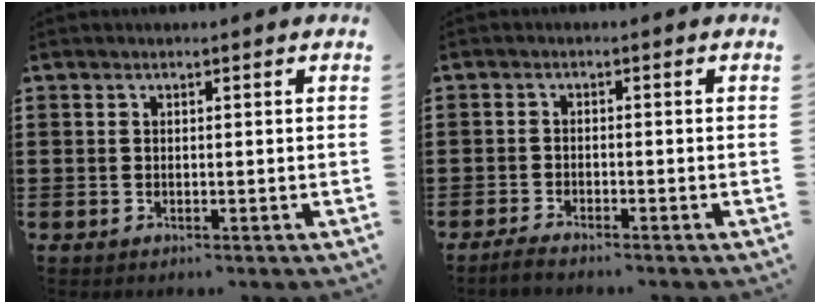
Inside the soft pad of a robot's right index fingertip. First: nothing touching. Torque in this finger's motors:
{"motor_torque": [0.74, 0.86, -0.24, -0.05]}